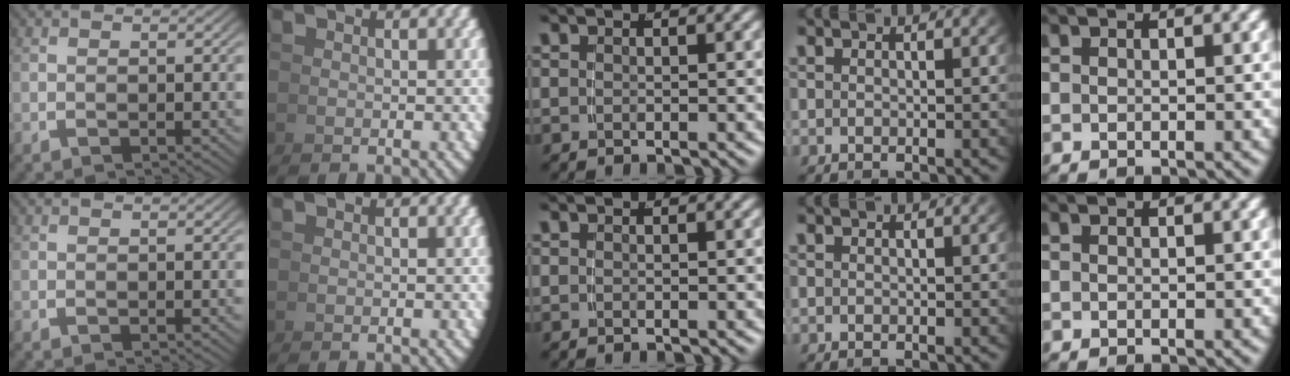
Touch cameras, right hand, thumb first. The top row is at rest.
{}